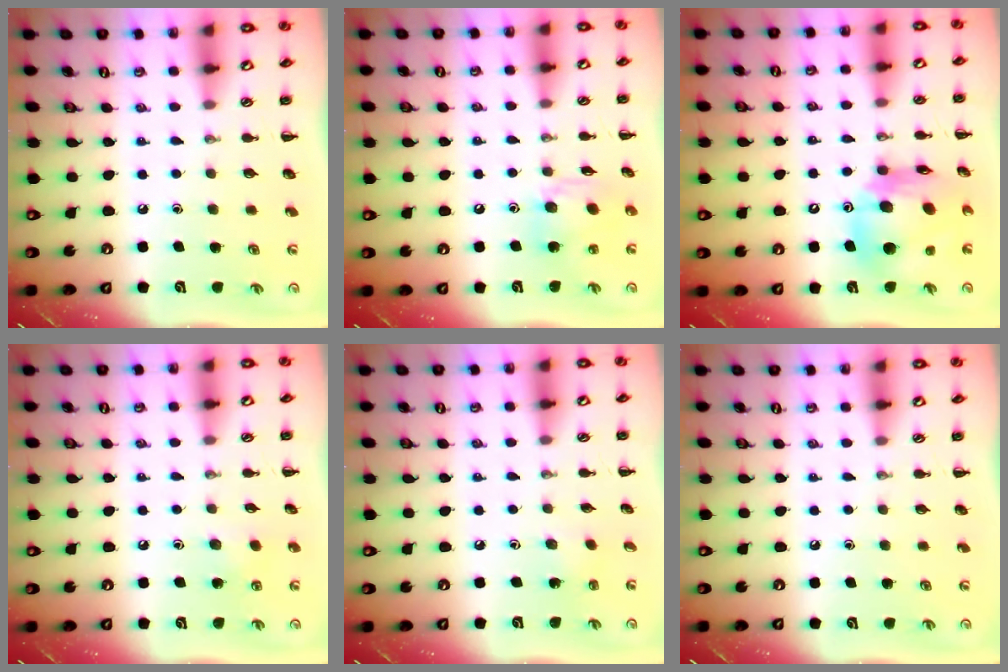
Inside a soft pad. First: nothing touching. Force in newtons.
{"total": 11.0, "press": 10.8, "slide": 2.4}
{"total": 14.8, "press": 14.2, "slide": 4.4}
{"total": 5.8, "press": 5.6, "slide": 1.6}
{"total": 1.8, "press": 1.7, "slide": 0.7}
{"total": 0.0}